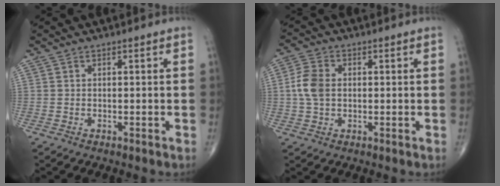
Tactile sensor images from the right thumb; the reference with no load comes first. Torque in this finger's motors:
{"motor_torque": [0.15, 0.25, 0.29, -0.32, 0.02]}